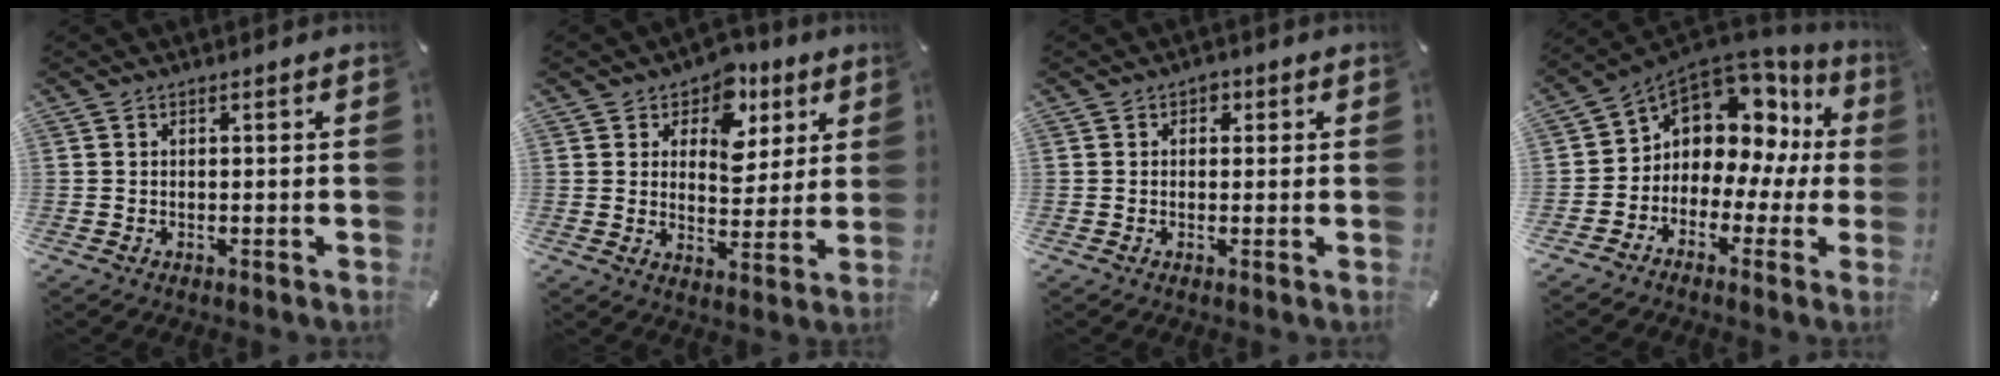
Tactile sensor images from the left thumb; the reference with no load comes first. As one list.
[{"total": 9.9, "force": [5.3, 7.1, 4.5], "torque": [-0.060, -0.036, 0.090]}, {"total": 1.8, "force": [0.2, 1.6, 0.8], "torque": [0.000, 0.001, -0.002]}, {"total": 8.9, "force": [4.6, 7.0, 3.2], "torque": [-0.054, -0.056, 0.080]}]